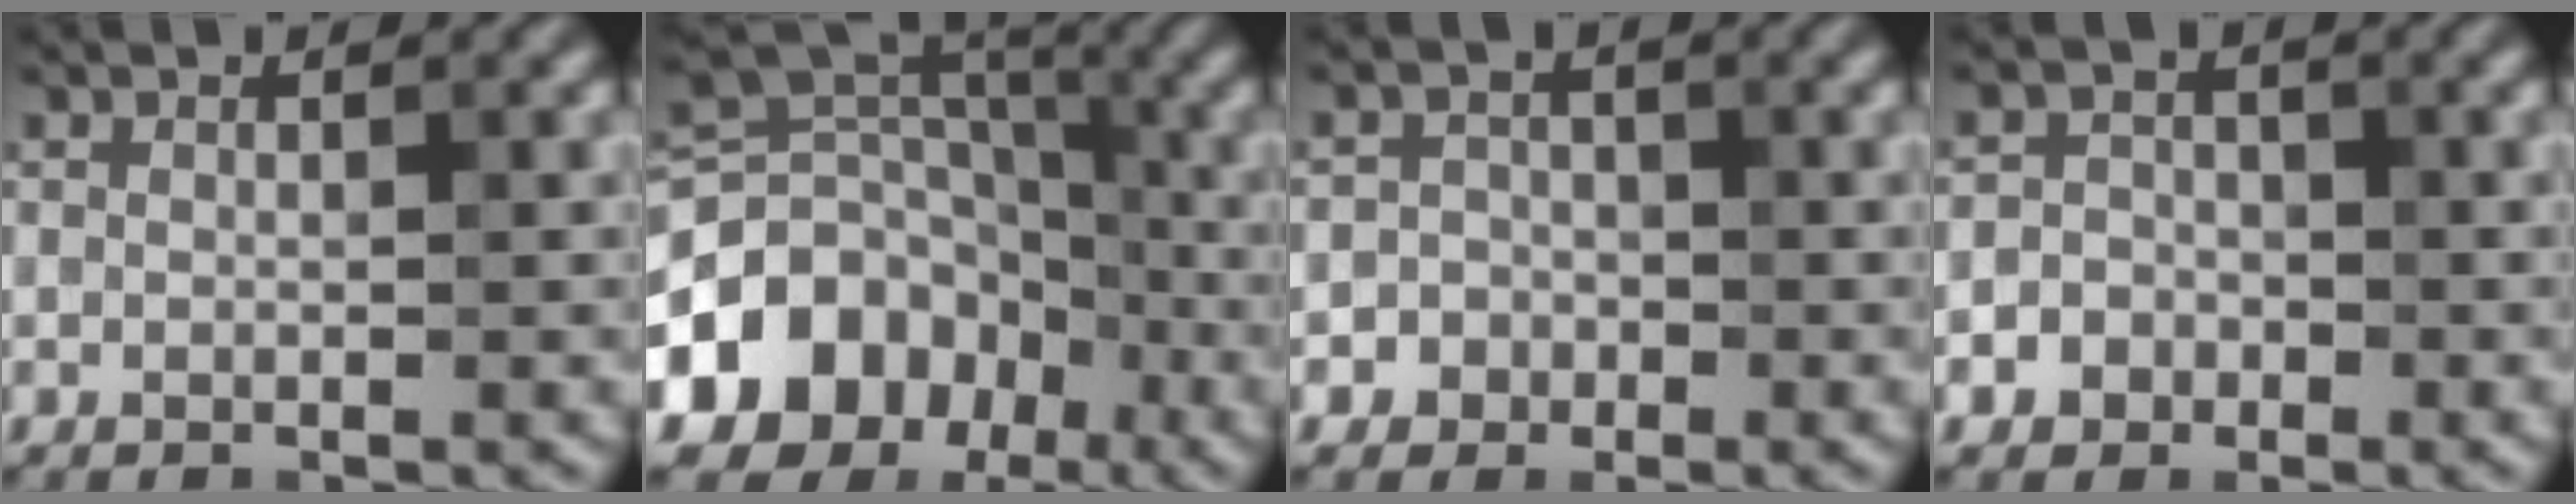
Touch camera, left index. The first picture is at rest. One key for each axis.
{"total": 13.2, "fx": -5.9, "fy": 10.7, "fz": 4.9, "tx": -0.110, "ty": -0.006, "tz": -0.105}
{"total": 2.3, "fx": -1.1, "fy": 2.1, "fz": 0.0, "tx": 0.027, "ty": 0.007, "tz": -0.025}
{"total": 2.6, "fx": -1.2, "fy": 2.3, "fz": 0.4, "tx": 0.022, "ty": 0.003, "tz": -0.031}